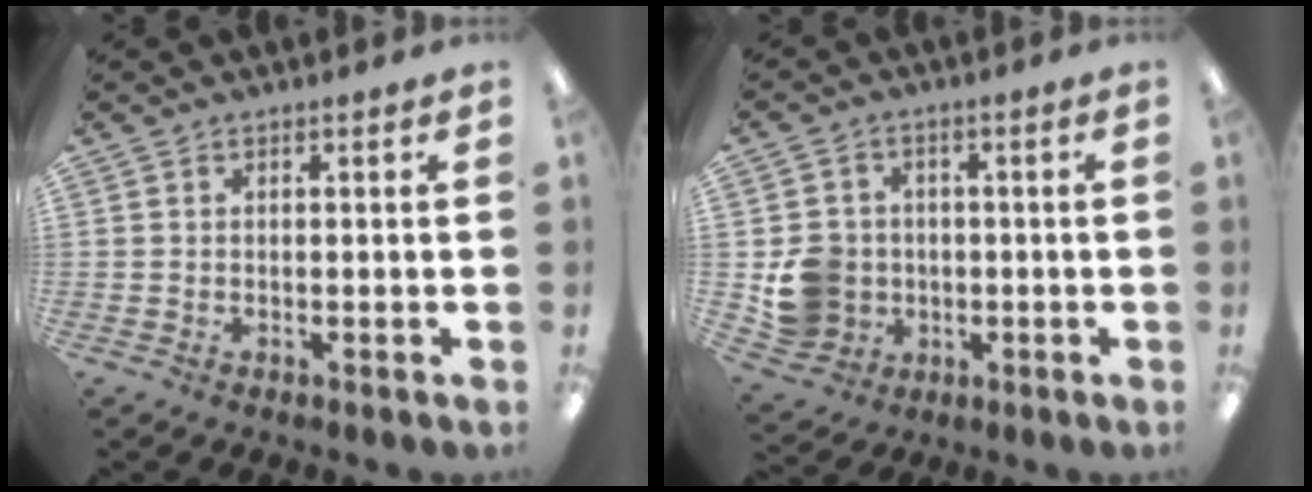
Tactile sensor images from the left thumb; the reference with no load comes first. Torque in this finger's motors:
{"motor_torque": [-0.06, 0.13, -0.03, 0.01, 0.01]}